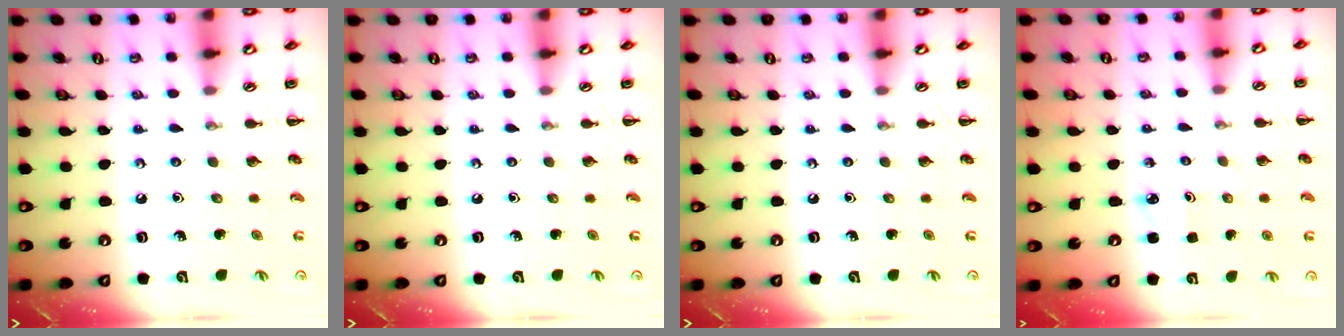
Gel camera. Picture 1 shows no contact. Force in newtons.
{"total": 0.0}
{"total": 0.0}
{"total": 2.5, "press": 2.4, "slide": 0.8}